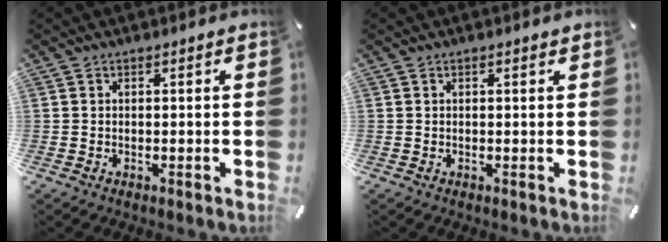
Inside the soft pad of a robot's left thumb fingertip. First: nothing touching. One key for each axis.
{"total": 0.6, "fx": 0.3, "fy": 0.2, "fz": 0.5, "tx": -0.009, "ty": 0.001, "tz": 0.005}